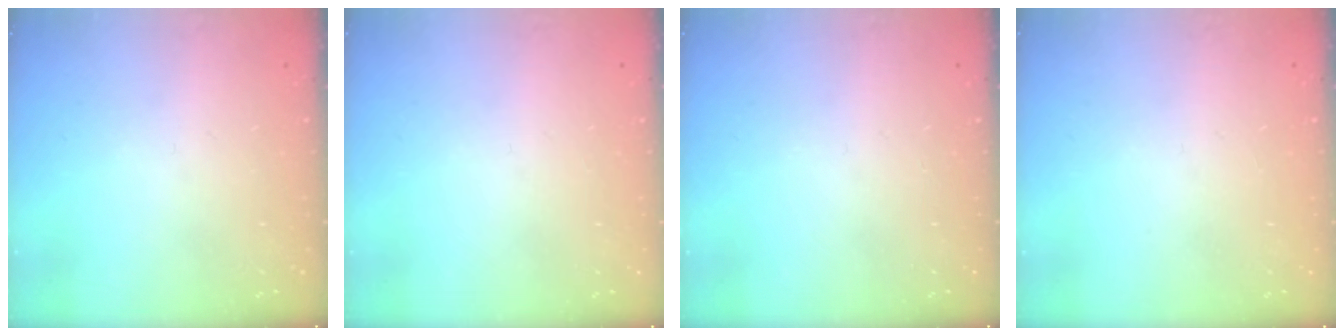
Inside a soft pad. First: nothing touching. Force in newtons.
{"total": 0.0}
{"total": 0.0}
{"total": 0.0}